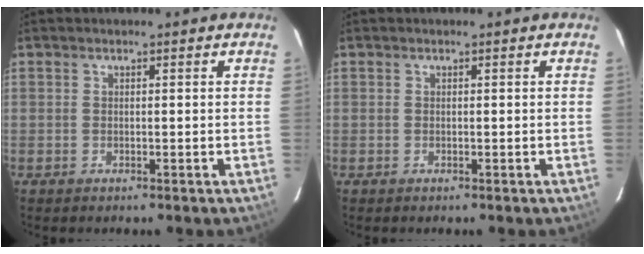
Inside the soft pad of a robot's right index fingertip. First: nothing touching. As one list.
[{"total": 0.0}]